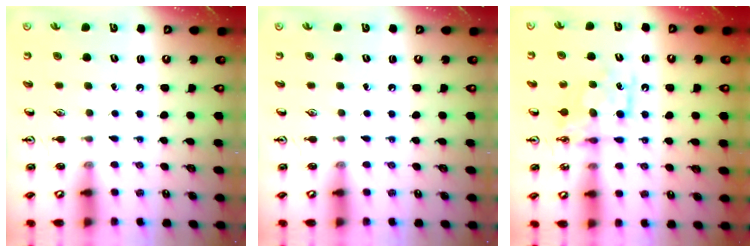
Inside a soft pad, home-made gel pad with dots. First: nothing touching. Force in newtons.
{"total": 0.0}
{"total": 8.2, "press": 8.2, "slide": 0.3}